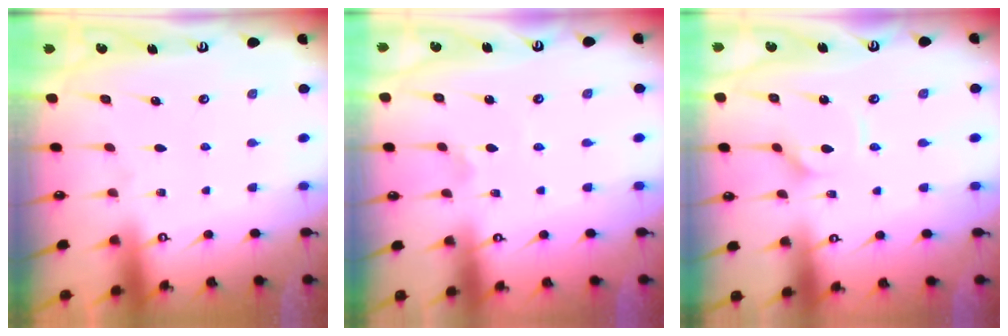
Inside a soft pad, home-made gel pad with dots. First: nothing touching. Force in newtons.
{"total": 1.6, "press": 1.6, "slide": 0.3}
{"total": 2.9, "press": 2.9, "slide": 0.2}